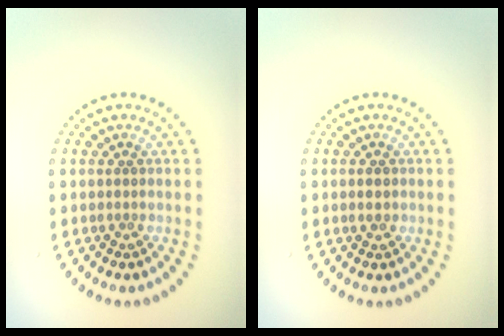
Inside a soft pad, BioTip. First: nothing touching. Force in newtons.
{"total": 1.4, "press": 1.4, "slide": 0.1}